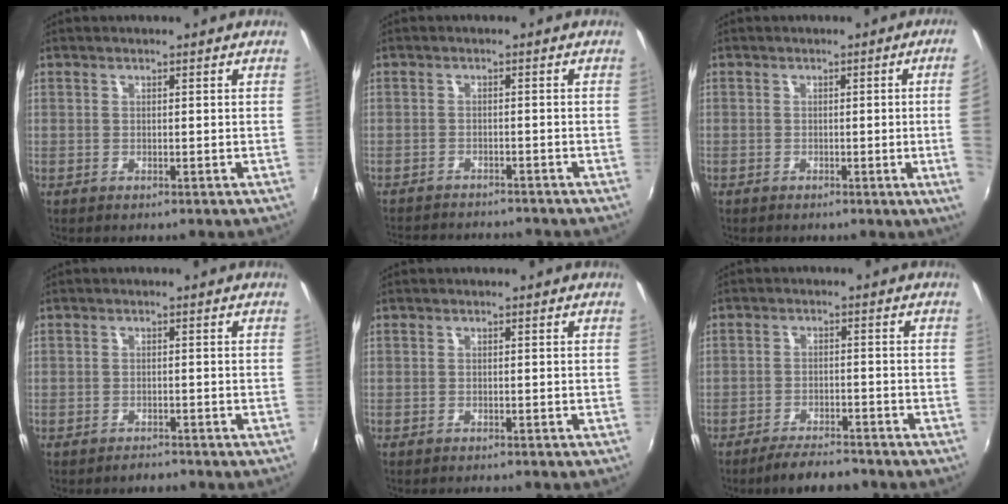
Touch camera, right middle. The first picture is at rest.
{"total": 8.9, "force": [-8.2, 1.5, 2.8], "torque": [-0.073, -0.012, -0.123]}
{"total": 5.9, "force": [-0.2, -1.9, 5.6], "torque": [-0.079, -0.010, 0.000]}
{"total": 1.2, "force": [-1.2, 0.3, 0.0], "torque": [-0.006, 0.001, -0.019]}
{"total": 1.0, "force": [-1.0, 0.0, 0.3], "torque": [-0.004, -0.008, -0.017]}
{"total": 6.2, "force": [-5.4, 1.1, 2.7], "torque": [-0.065, -0.005, -0.086]}